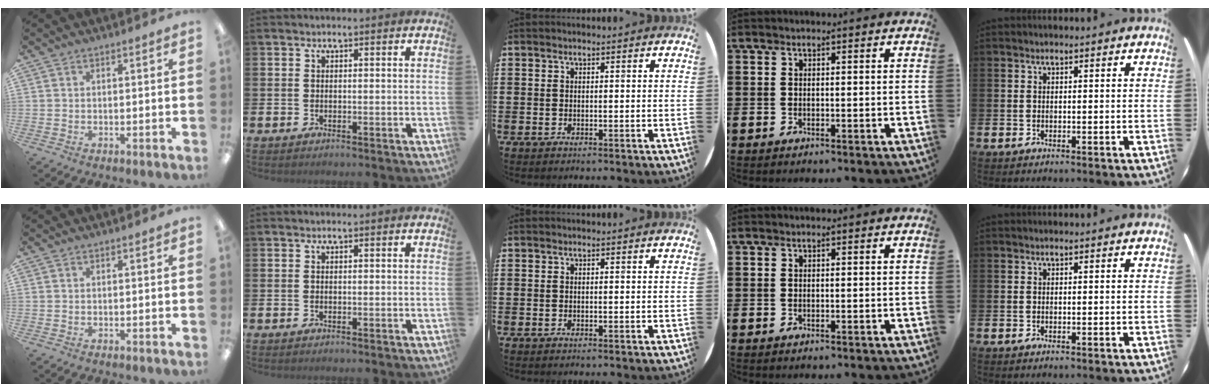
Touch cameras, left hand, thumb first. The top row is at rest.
{}